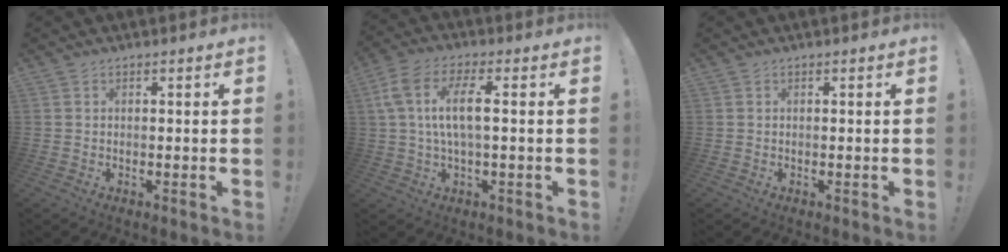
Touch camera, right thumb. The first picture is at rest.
{"total": 10.8, "force": [1.1, 3.9, 10.0], "torque": [-0.203, 0.005, 0.019]}
{"total": 0.0}